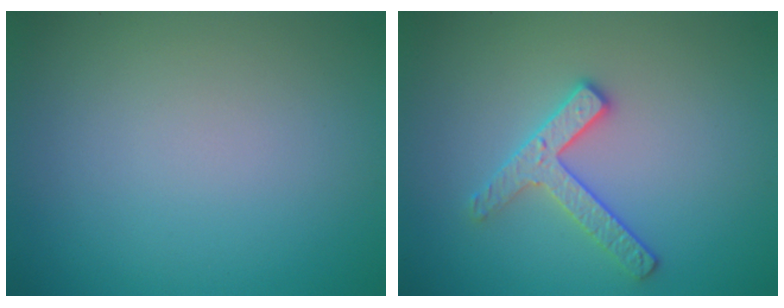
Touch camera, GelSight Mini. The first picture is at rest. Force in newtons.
{"total": 2.6, "press": 2.5, "slide": 0.6}